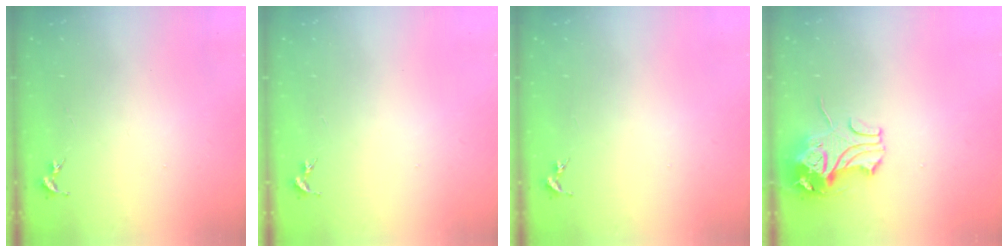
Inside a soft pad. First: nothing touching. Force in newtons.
{"total": 0.0}
{"total": 0.0}
{"total": 9.4, "press": 9.3, "slide": 1.5}